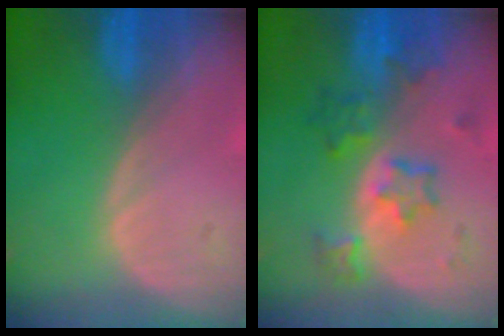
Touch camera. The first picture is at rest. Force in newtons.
{"total": 6.0, "press": 6.0, "slide": 0.4}